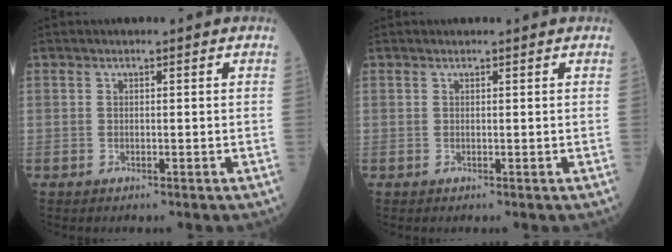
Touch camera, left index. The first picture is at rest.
{"total": 0.5, "force": [0.5, 0.1, 0.1], "torque": [-0.007, 0.007, 0.009]}